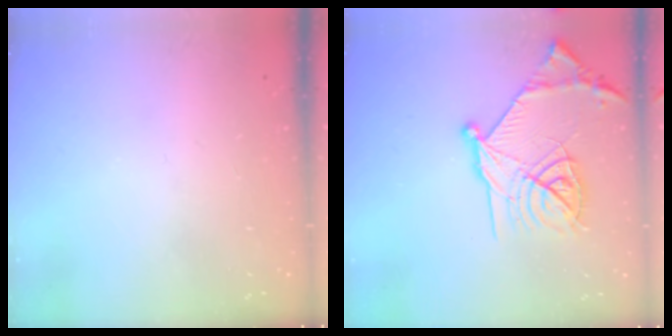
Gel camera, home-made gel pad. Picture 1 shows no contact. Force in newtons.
{"total": 18.5, "press": 18.4, "slide": 1.6}